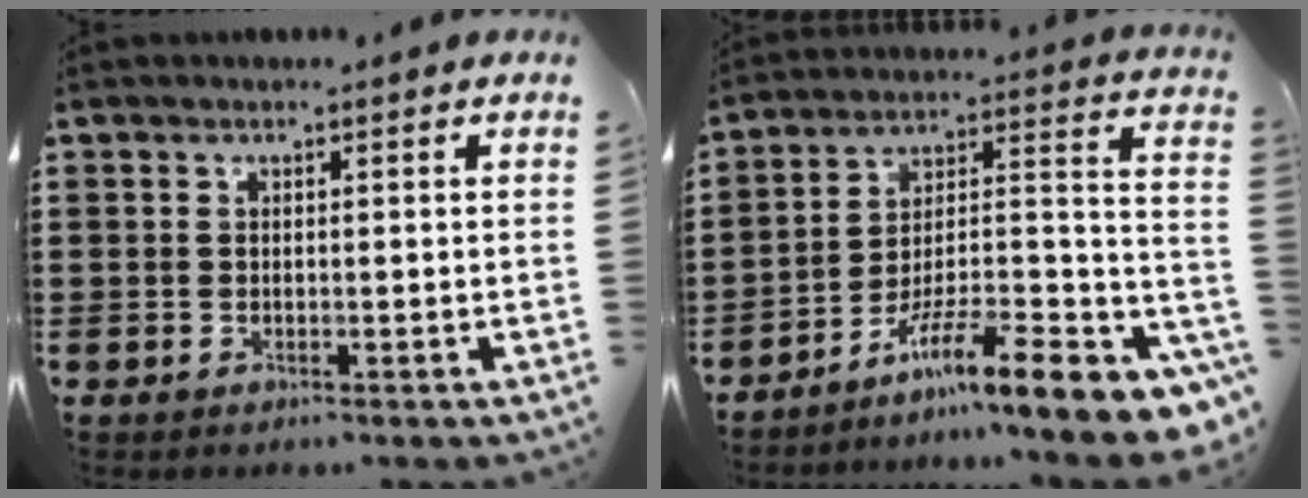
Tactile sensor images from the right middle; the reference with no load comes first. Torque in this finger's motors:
{"motor_torque": [2.14, 0.00, 1.05, 0.21]}